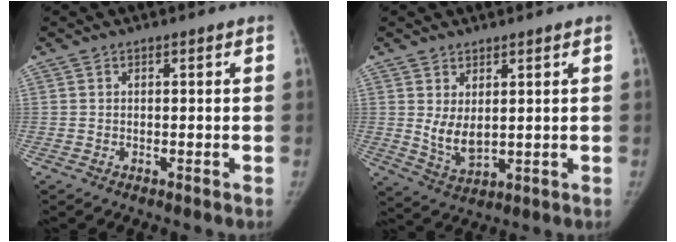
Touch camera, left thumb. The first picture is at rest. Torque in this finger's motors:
{"motor_torque": [-0.18, 0.36, 0.19, -0.21, 0.05]}